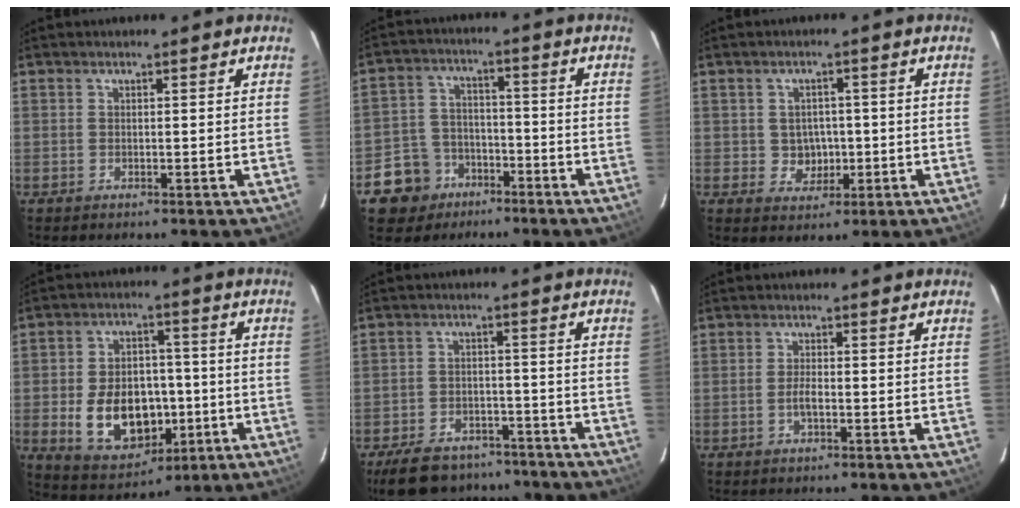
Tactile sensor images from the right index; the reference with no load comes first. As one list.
[{"total": 9.3, "force": [-5.5, 7.3, 1.7], "torque": [-0.061, 0.027, -0.078]}, {"total": 4.3, "force": [-0.4, 4.1, 1.3], "torque": [-0.028, 0.011, 0.004]}, {"total": 14.9, "force": [-3.3, 10.4, 10.2], "torque": [-0.210, 0.011, -0.027]}, {"total": 15.4, "force": [-12.6, 6.8, 5.7], "torque": [-0.140, 0.015, -0.173]}, {"total": 2.1, "force": [-0.8, 0.6, 1.8], "torque": [-0.039, 0.001, -0.017]}]